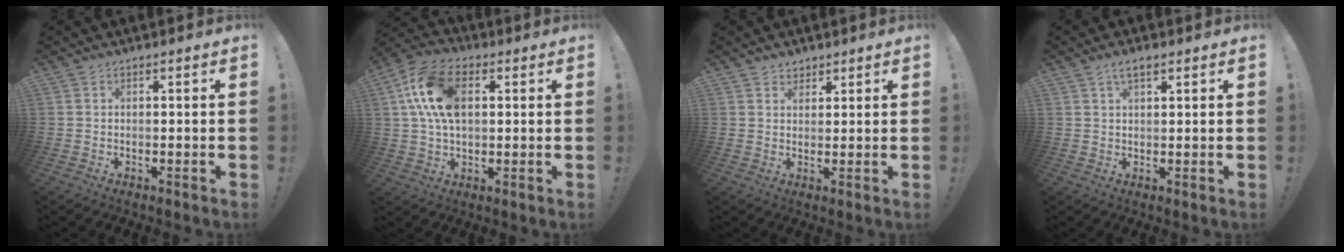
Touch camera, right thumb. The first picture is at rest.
{"total": 15.5, "force": [3.6, 10.0, 11.3], "torque": [-0.218, 0.007, 0.068]}
{"total": 3.1, "force": [2.4, 2.0, 0.2], "torque": [0.007, -0.014, 0.041]}
{"total": 3.5, "force": [1.9, 1.4, 2.5], "torque": [-0.040, -0.006, 0.033]}